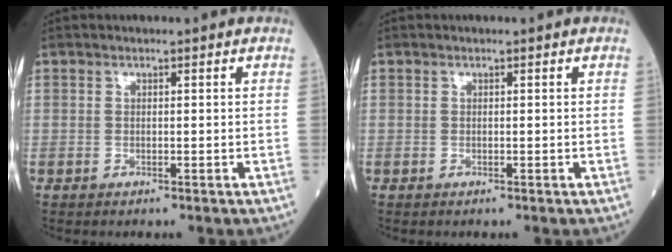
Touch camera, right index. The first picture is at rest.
{"total": 0.0}